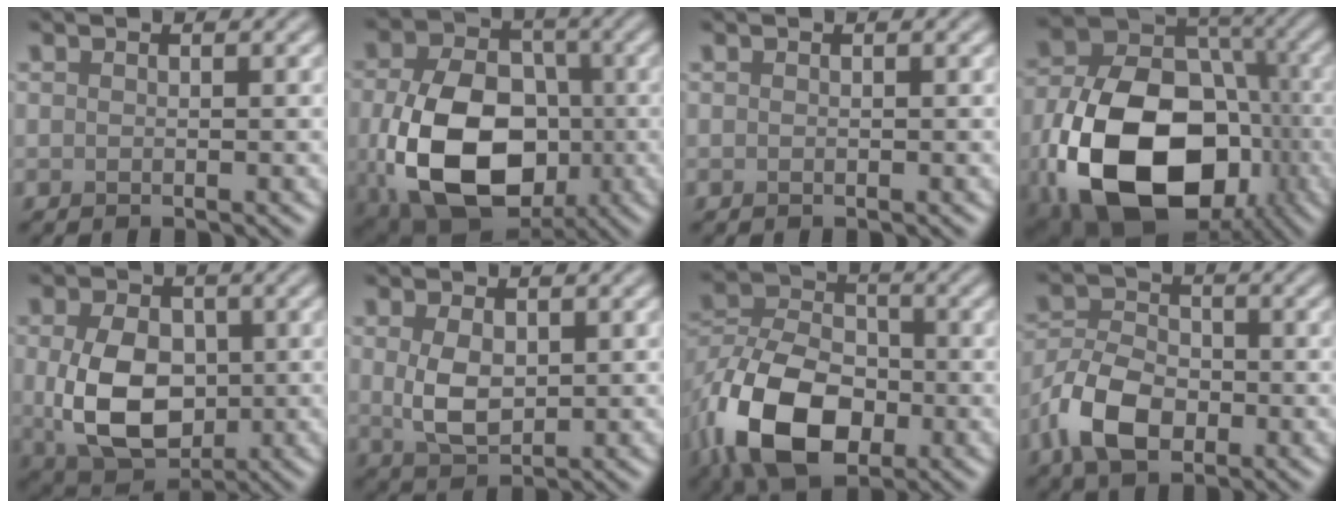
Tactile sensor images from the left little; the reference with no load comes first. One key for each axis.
{"total": 13.5, "fx": -2.3, "fy": 9.5, "fz": 9.3, "tx": -0.189, "ty": -0.043, "tz": -0.035}
{"total": 0.0}
{"total": 17.4, "fx": -5.6, "fy": 11.7, "fz": 11.6, "tx": -0.220, "ty": -0.043, "tz": -0.091}
{"total": 8.5, "fx": -0.3, "fy": 5.9, "fz": 6.1, "tx": -0.130, "ty": -0.014, "tz": 0.003}
{"total": 3.9, "fx": 0.4, "fy": 2.4, "fz": 3.1, "tx": -0.070, "ty": -0.002, "tz": 0.014}
{"total": 10.9, "fx": -4.5, "fy": 6.8, "fz": 7.2, "tx": -0.153, "ty": -0.004, "tz": -0.093}
{"total": 6.4, "fx": -2.9, "fy": 3.9, "fz": 4.1, "tx": -0.083, "ty": 0.003, "tz": -0.063}